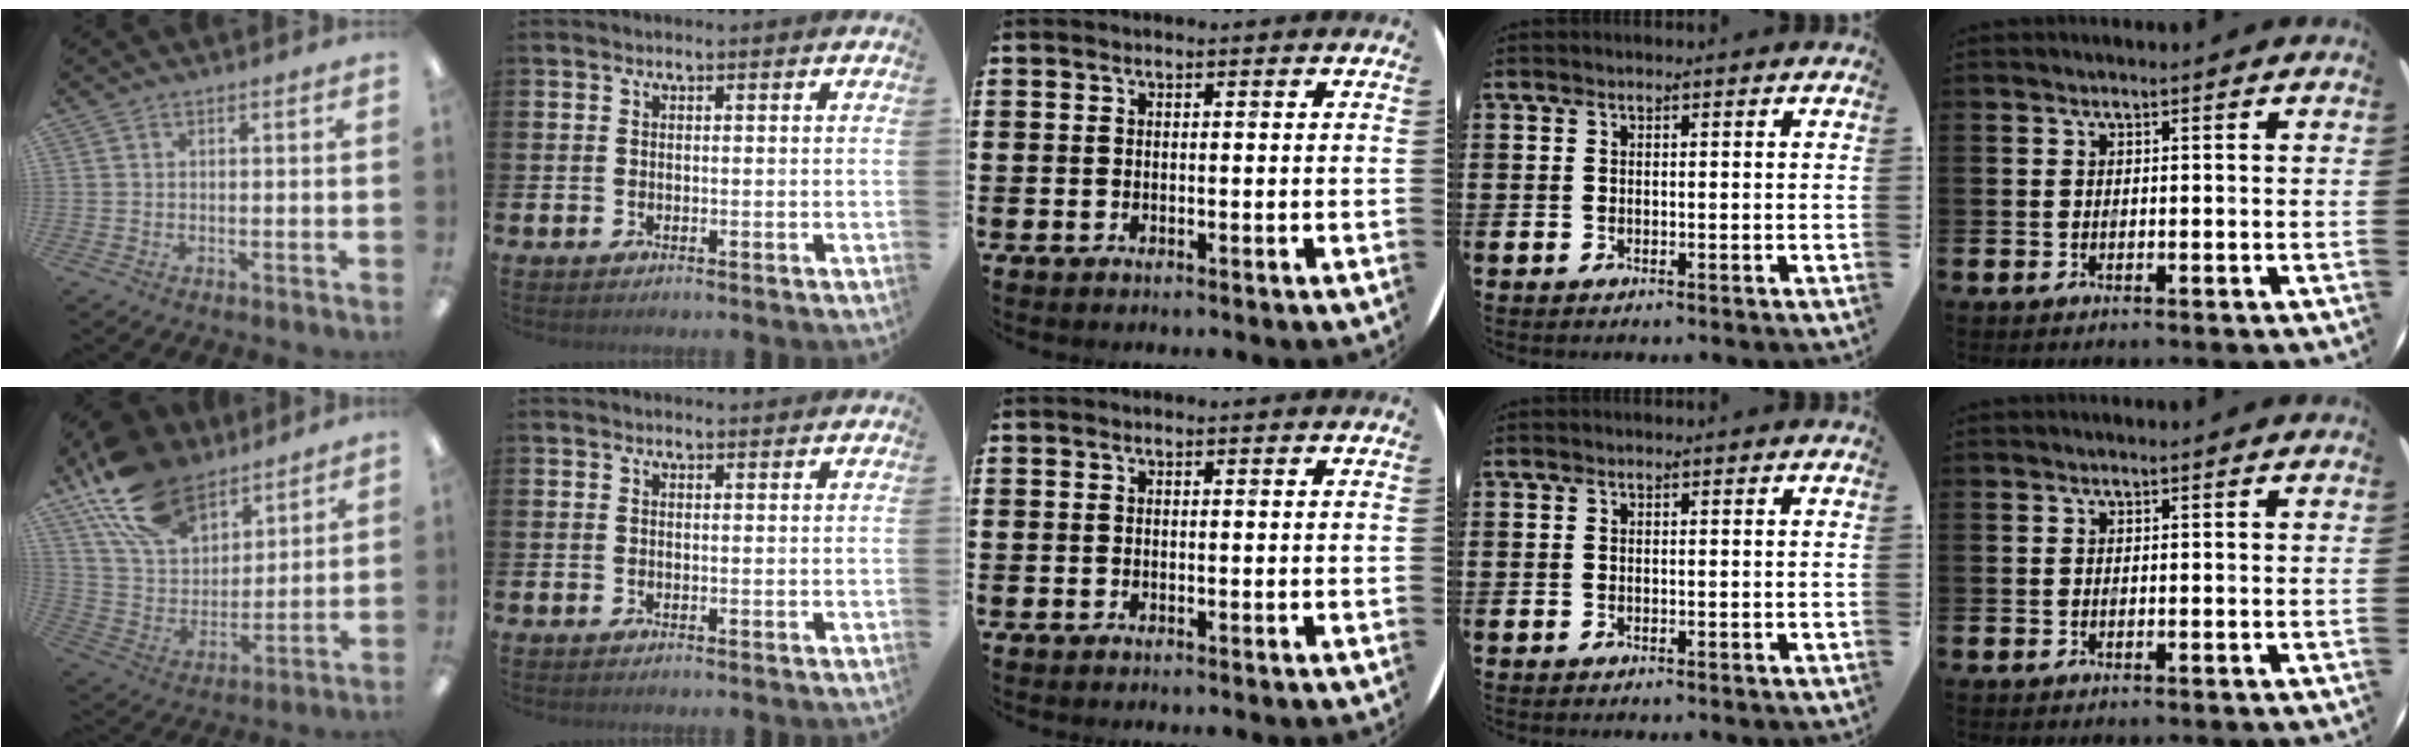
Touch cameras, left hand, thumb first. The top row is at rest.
{"thumb": {"total": 18.2, "force": [12.8, 10.0, 8.3], "torque": [-0.174, -0.056, 0.242]}, "index": {"total": 0.6, "force": [0.6, 0.1, 0.2], "torque": [0.004, -0.002, 0.009]}}